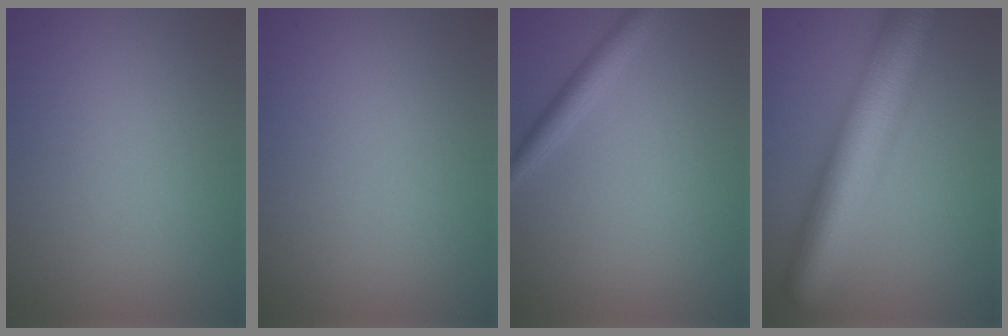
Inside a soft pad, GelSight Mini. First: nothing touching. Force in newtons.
{"total": 0.0}
{"total": 2.2, "press": 2.2, "slide": 0.2}
{"total": 10.1, "press": 10.1, "slide": 0.2}